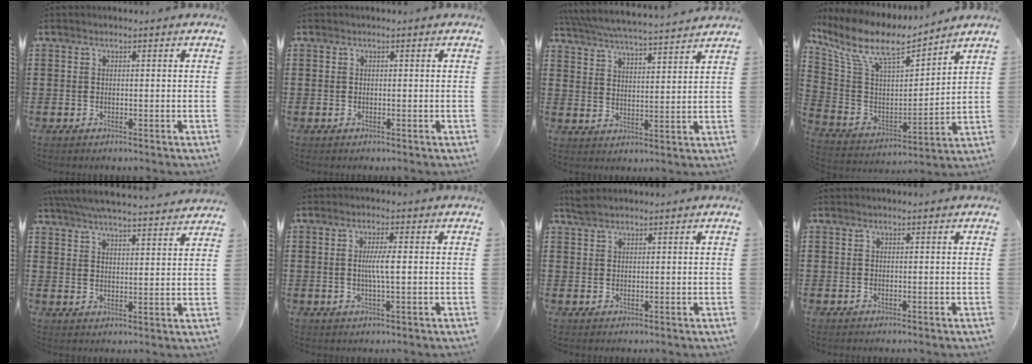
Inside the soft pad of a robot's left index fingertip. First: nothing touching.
{"total": 0.0}
{"total": 5.3, "force": [5.1, -0.6, 1.2], "torque": [-0.047, -0.038, 0.085]}
{"total": 10.0, "force": [7.6, 3.3, 5.7], "torque": [-0.145, -0.044, 0.129]}
{"total": 5.9, "force": [5.6, -0.1, 1.7], "torque": [-0.052, -0.030, 0.100]}
{"total": 3.6, "force": [0.1, 0.3, 3.5], "torque": [-0.066, -0.003, -0.001]}
{"total": 2.0, "force": [1.8, 0.5, 0.8], "torque": [-0.019, 0.002, 0.034]}
{"total": 0.0}